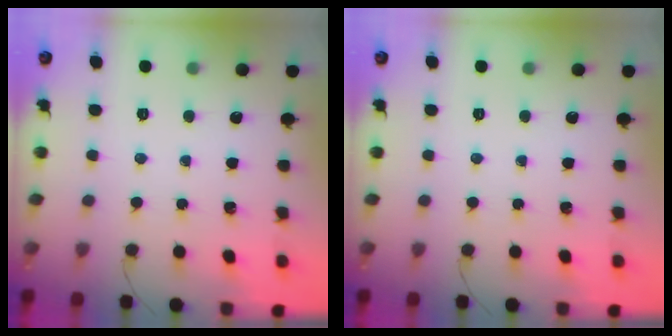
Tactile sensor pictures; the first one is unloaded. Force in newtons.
{"total": 0.0}